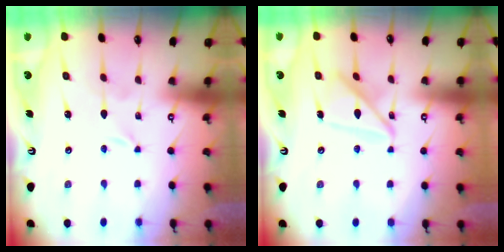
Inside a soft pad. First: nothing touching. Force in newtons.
{"total": 11.5, "press": 11.5, "slide": 0.9}